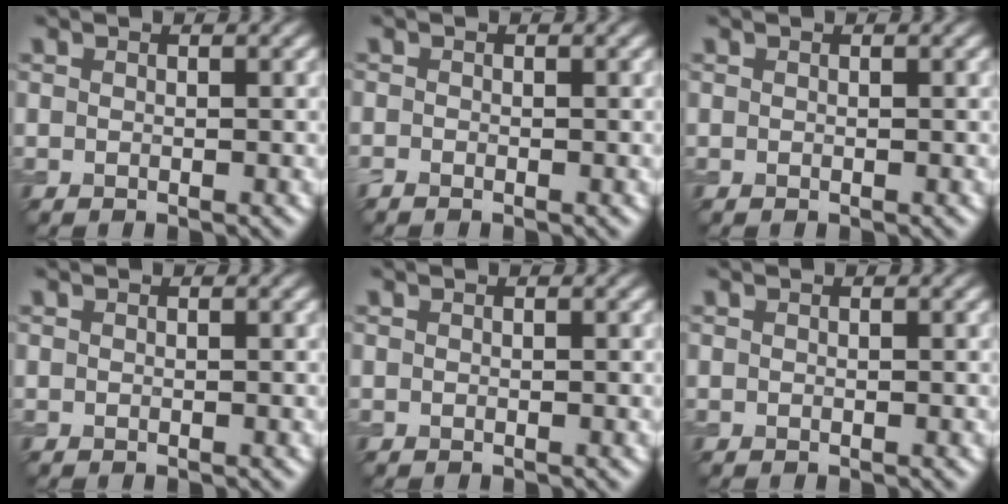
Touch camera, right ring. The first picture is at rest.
{"total": 0.5, "force": [-0.5, 0.1, 0.2], "torque": [-0.004, -0.004, -0.011]}
{"total": 0.0}
{"total": 0.0}
{"total": 0.0}
{"total": 0.0}